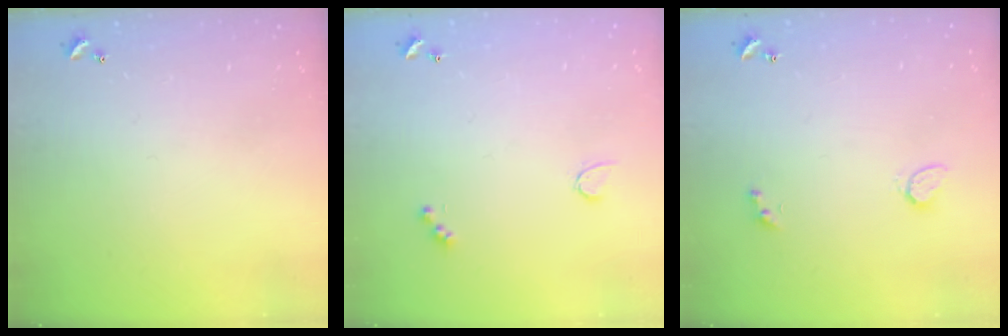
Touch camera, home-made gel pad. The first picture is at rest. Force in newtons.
{"total": 2.6, "press": 2.5, "slide": 0.5}
{"total": 2.3, "press": 2.3, "slide": 0.5}